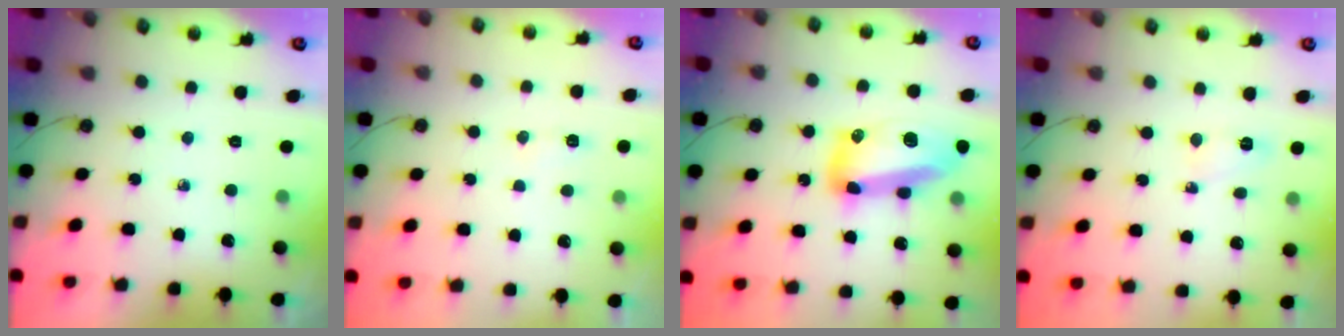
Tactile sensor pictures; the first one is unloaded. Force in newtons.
{"total": 4.1, "press": 4.0, "slide": 0.5}
{"total": 16.6, "press": 16.5, "slide": 1.1}
{"total": 3.5, "press": 3.5, "slide": 0.6}